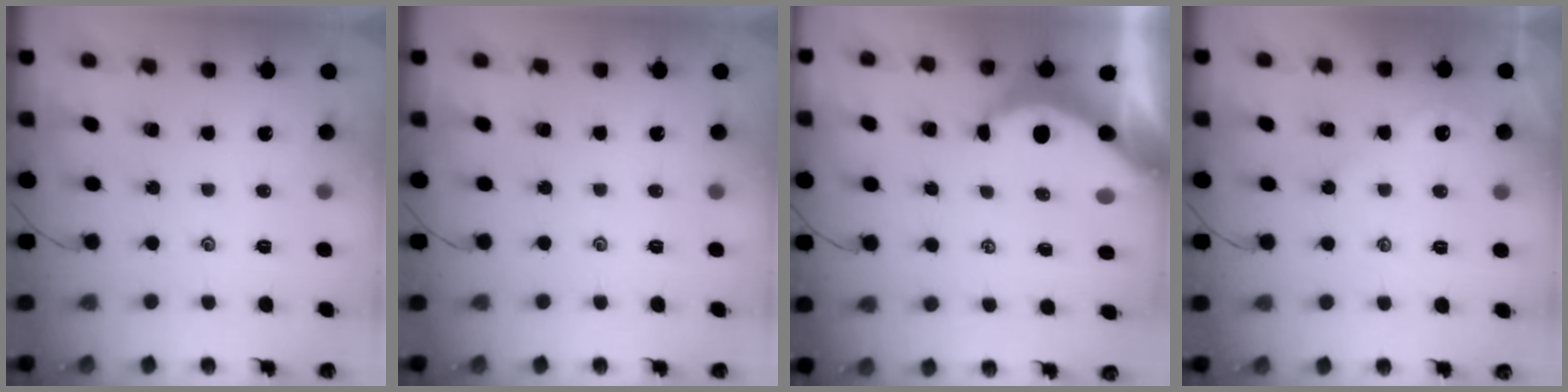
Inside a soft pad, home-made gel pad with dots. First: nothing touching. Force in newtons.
{"total": 0.0}
{"total": 6.3, "press": 6.3, "slide": 0.2}
{"total": 1.4, "press": 1.3, "slide": 0.4}